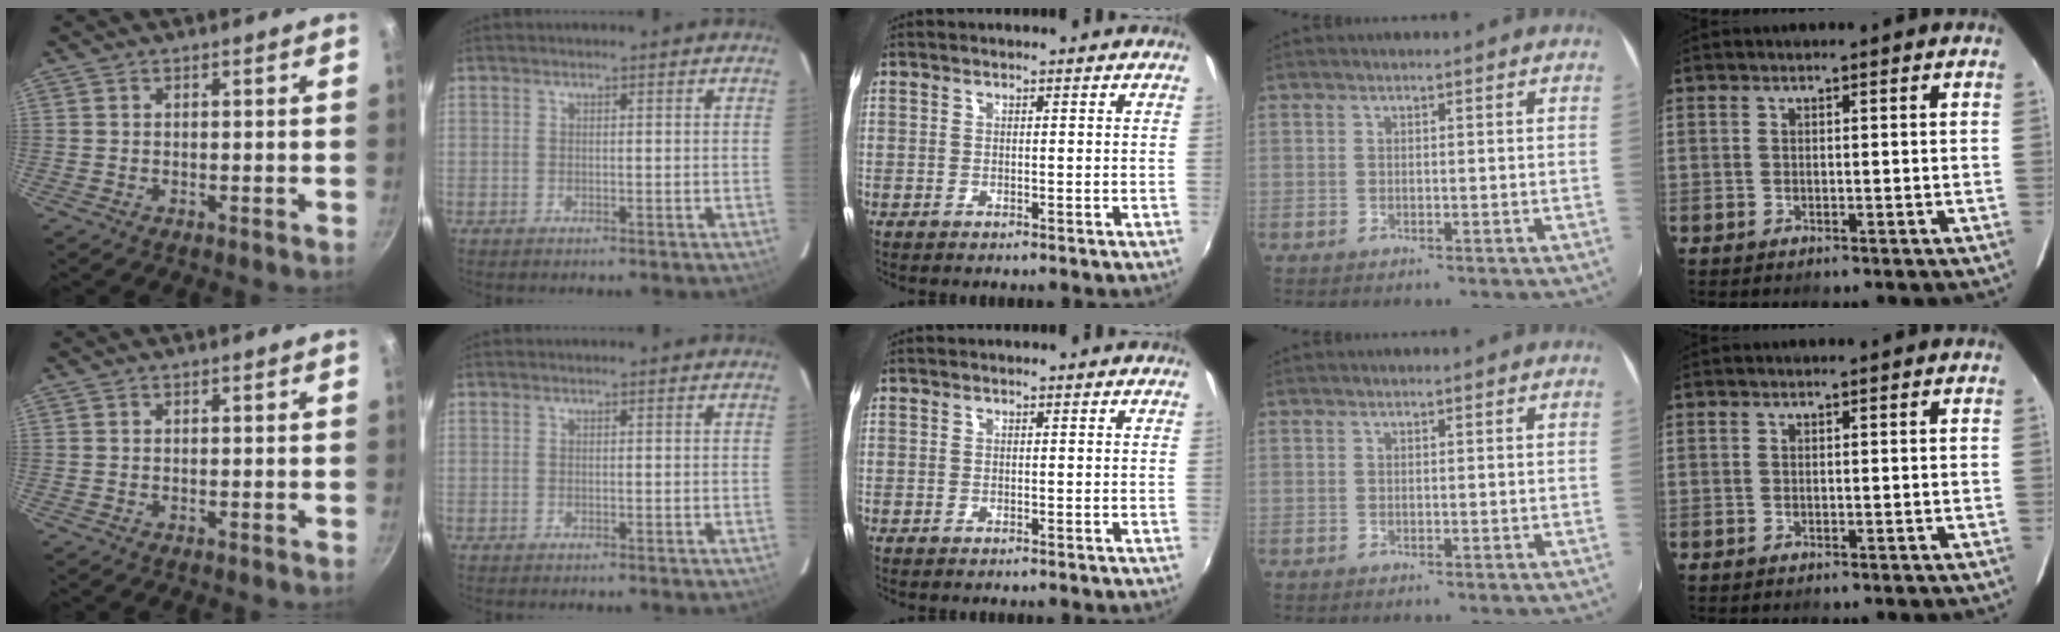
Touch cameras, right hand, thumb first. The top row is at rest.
{}